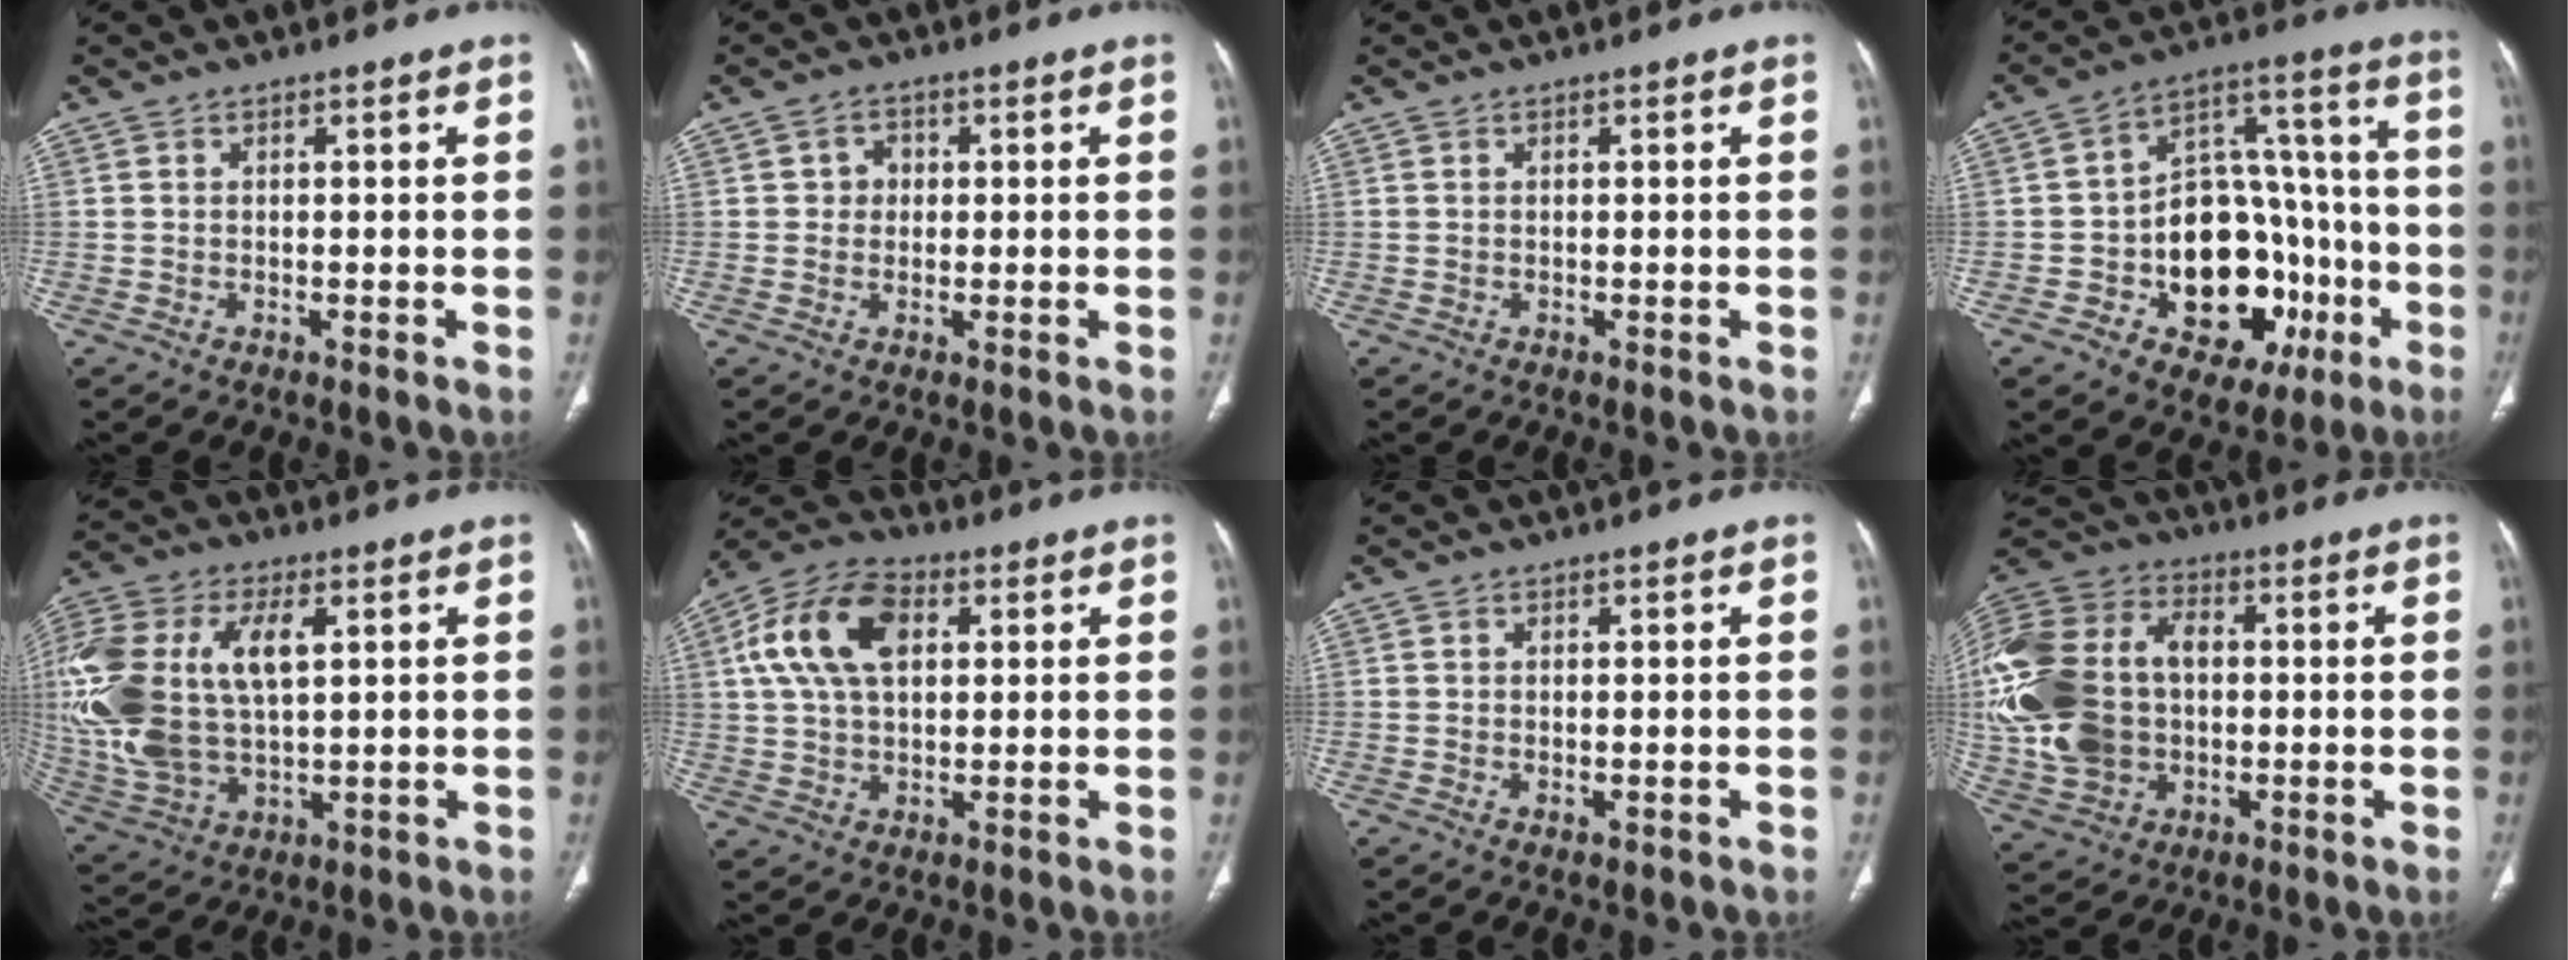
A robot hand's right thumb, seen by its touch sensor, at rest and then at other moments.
{"total": 2.7, "force": [0.4, 2.4, 1.0], "torque": [0.002, 0.005, 0.002]}
{"total": 0.0}
{"total": 23.5, "force": [-7.0, 15.3, 16.5], "torque": [-0.184, 0.058, -0.085]}
{"total": 23.6, "force": [4.0, 13.3, 19.1], "torque": [-0.436, 0.002, 0.076]}
{"total": 13.9, "force": [3.8, 8.4, 10.4], "torque": [-0.196, 0.015, 0.065]}
{"total": 0.8, "force": [-0.2, 0.4, 0.7], "torque": [-0.014, -0.004, 0.000]}
{"total": 24.9, "force": [0.1, 18.3, 16.9], "torque": [-0.382, 0.025, 0.014]}